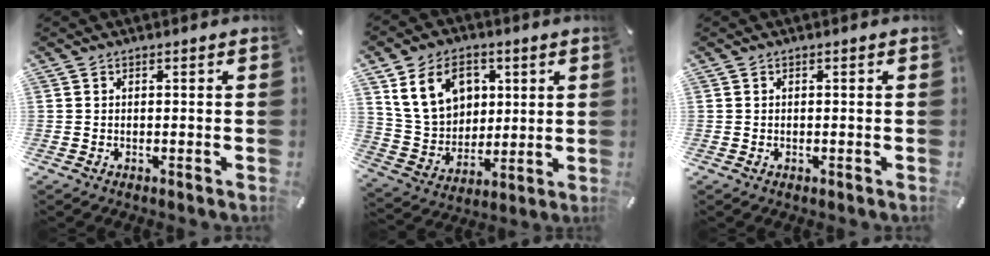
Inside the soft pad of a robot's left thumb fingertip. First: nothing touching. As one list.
[{"total": 14.0, "force": [5.3, 11.0, 6.9], "torque": [-0.143, -0.002, 0.104]}, {"total": 0.0}]